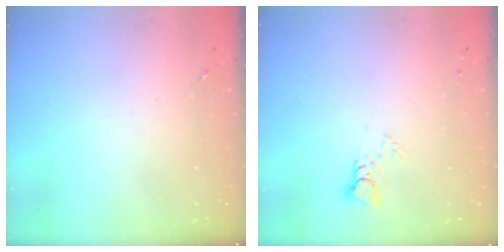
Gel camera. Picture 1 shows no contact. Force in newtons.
{"total": 3.6, "press": 3.6, "slide": 0.2}